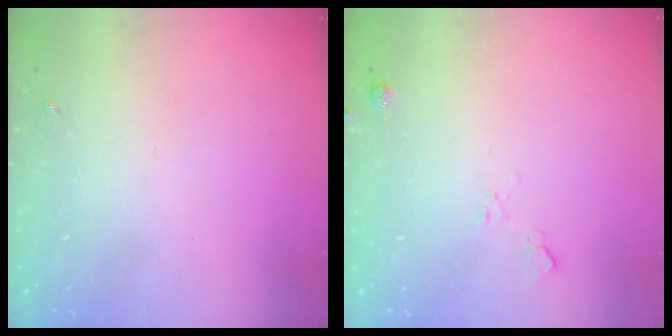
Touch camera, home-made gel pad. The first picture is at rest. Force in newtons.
{"total": 4.6, "press": 4.5, "slide": 0.8}